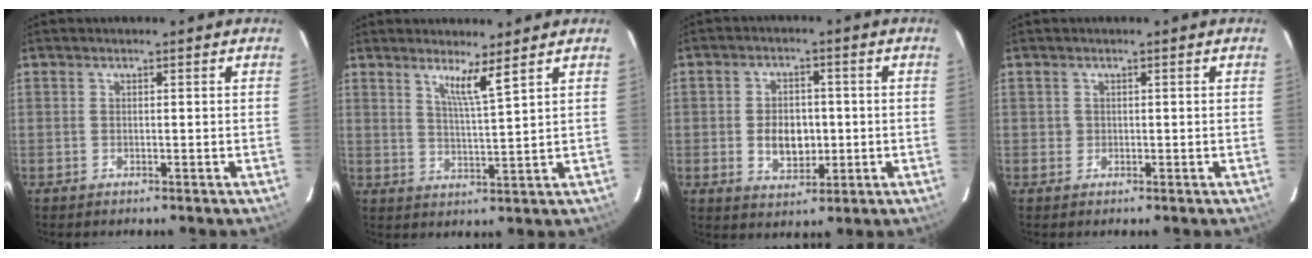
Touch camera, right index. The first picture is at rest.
{"total": 4.8, "force": [3.4, -0.6, 3.4], "torque": [-0.062, -0.008, 0.061]}
{"total": 7.2, "force": [-0.8, 5.0, 5.0], "torque": [-0.096, 0.003, -0.005]}
{"total": 1.0, "force": [-0.1, 1.0, 0.0], "torque": [0.004, 0.001, 0.000]}